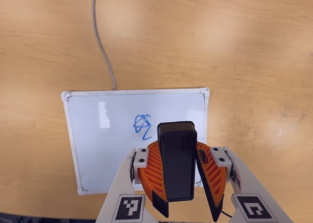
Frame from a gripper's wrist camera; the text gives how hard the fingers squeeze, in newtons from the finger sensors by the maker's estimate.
{"total": 8.5, "left": 9.3, "right": 7.6}